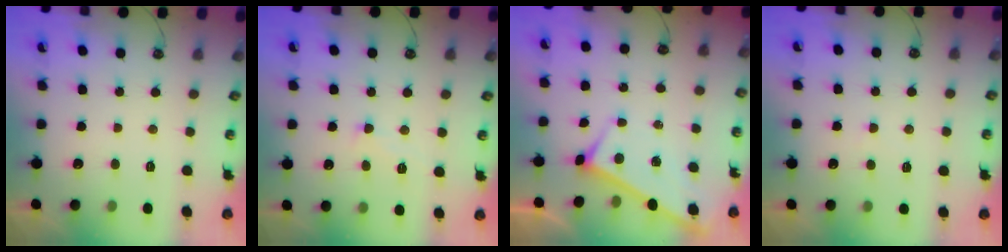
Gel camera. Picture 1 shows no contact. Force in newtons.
{"total": 0.6, "press": 0.4, "slide": 0.4}
{"total": 2.9, "press": 2.9, "slide": 0.3}
{"total": 5.0, "press": 5.0, "slide": 0.5}